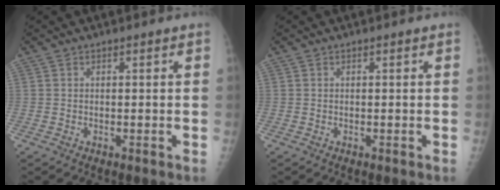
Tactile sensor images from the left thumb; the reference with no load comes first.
{"total": 0.0}